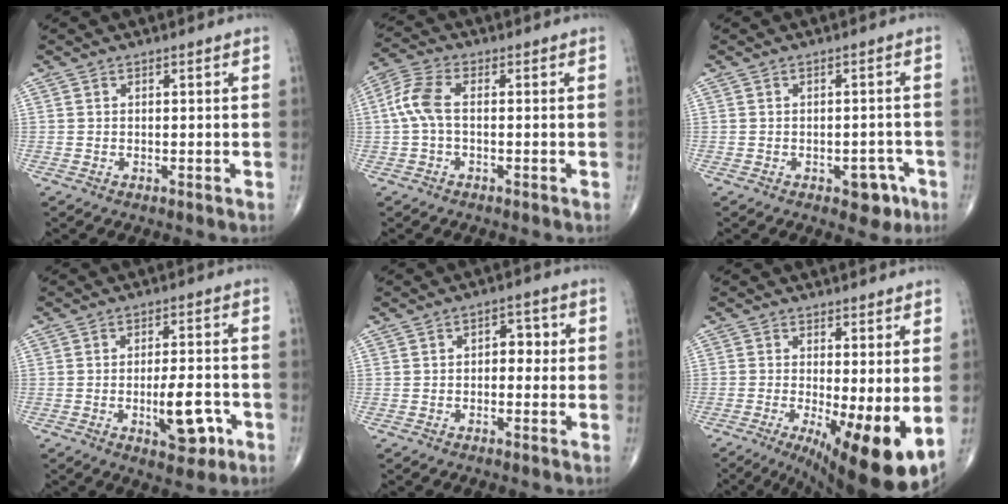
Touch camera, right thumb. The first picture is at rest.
{"total": 6.1, "force": [-0.2, 2.9, 5.3], "torque": [-0.133, 0.018, -0.012]}
{"total": 4.5, "force": [-2.3, 2.6, 2.9], "torque": [-0.013, 0.014, -0.025]}
{"total": 8.3, "force": [-2.7, 3.2, 7.1], "torque": [-0.093, 0.011, -0.035]}
{"total": 4.1, "force": [0.2, 2.7, 3.1], "torque": [-0.018, 0.010, -0.004]}
{"total": 12.6, "force": [-2.5, 3.2, 11.9], "torque": [-0.179, -0.024, -0.026]}